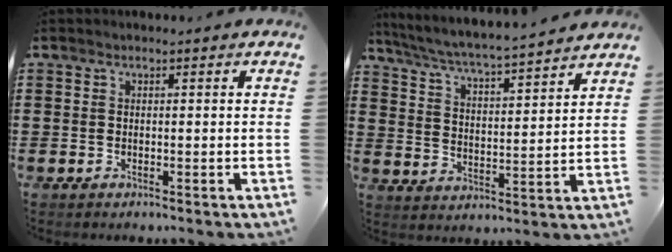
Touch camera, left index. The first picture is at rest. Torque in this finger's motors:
{"motor_torque": [1.36, -0.78, 0.27, 0.14]}